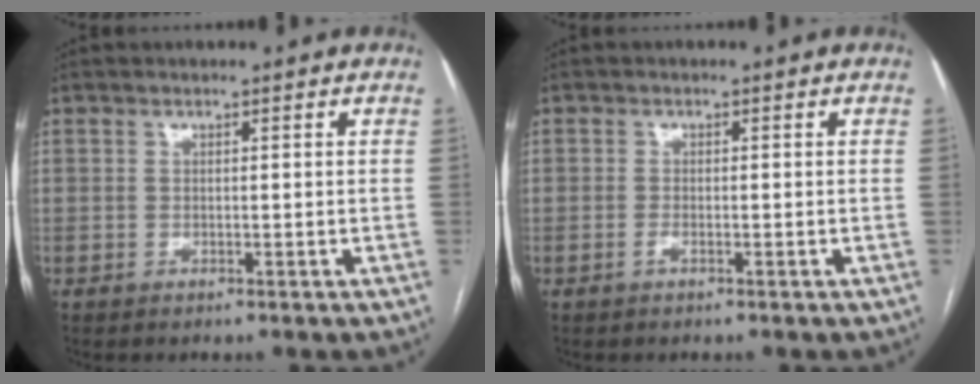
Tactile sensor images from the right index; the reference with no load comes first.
{"total": 1.1, "force": [-0.5, 0.3, 0.9], "torque": [-0.020, -0.001, -0.009]}